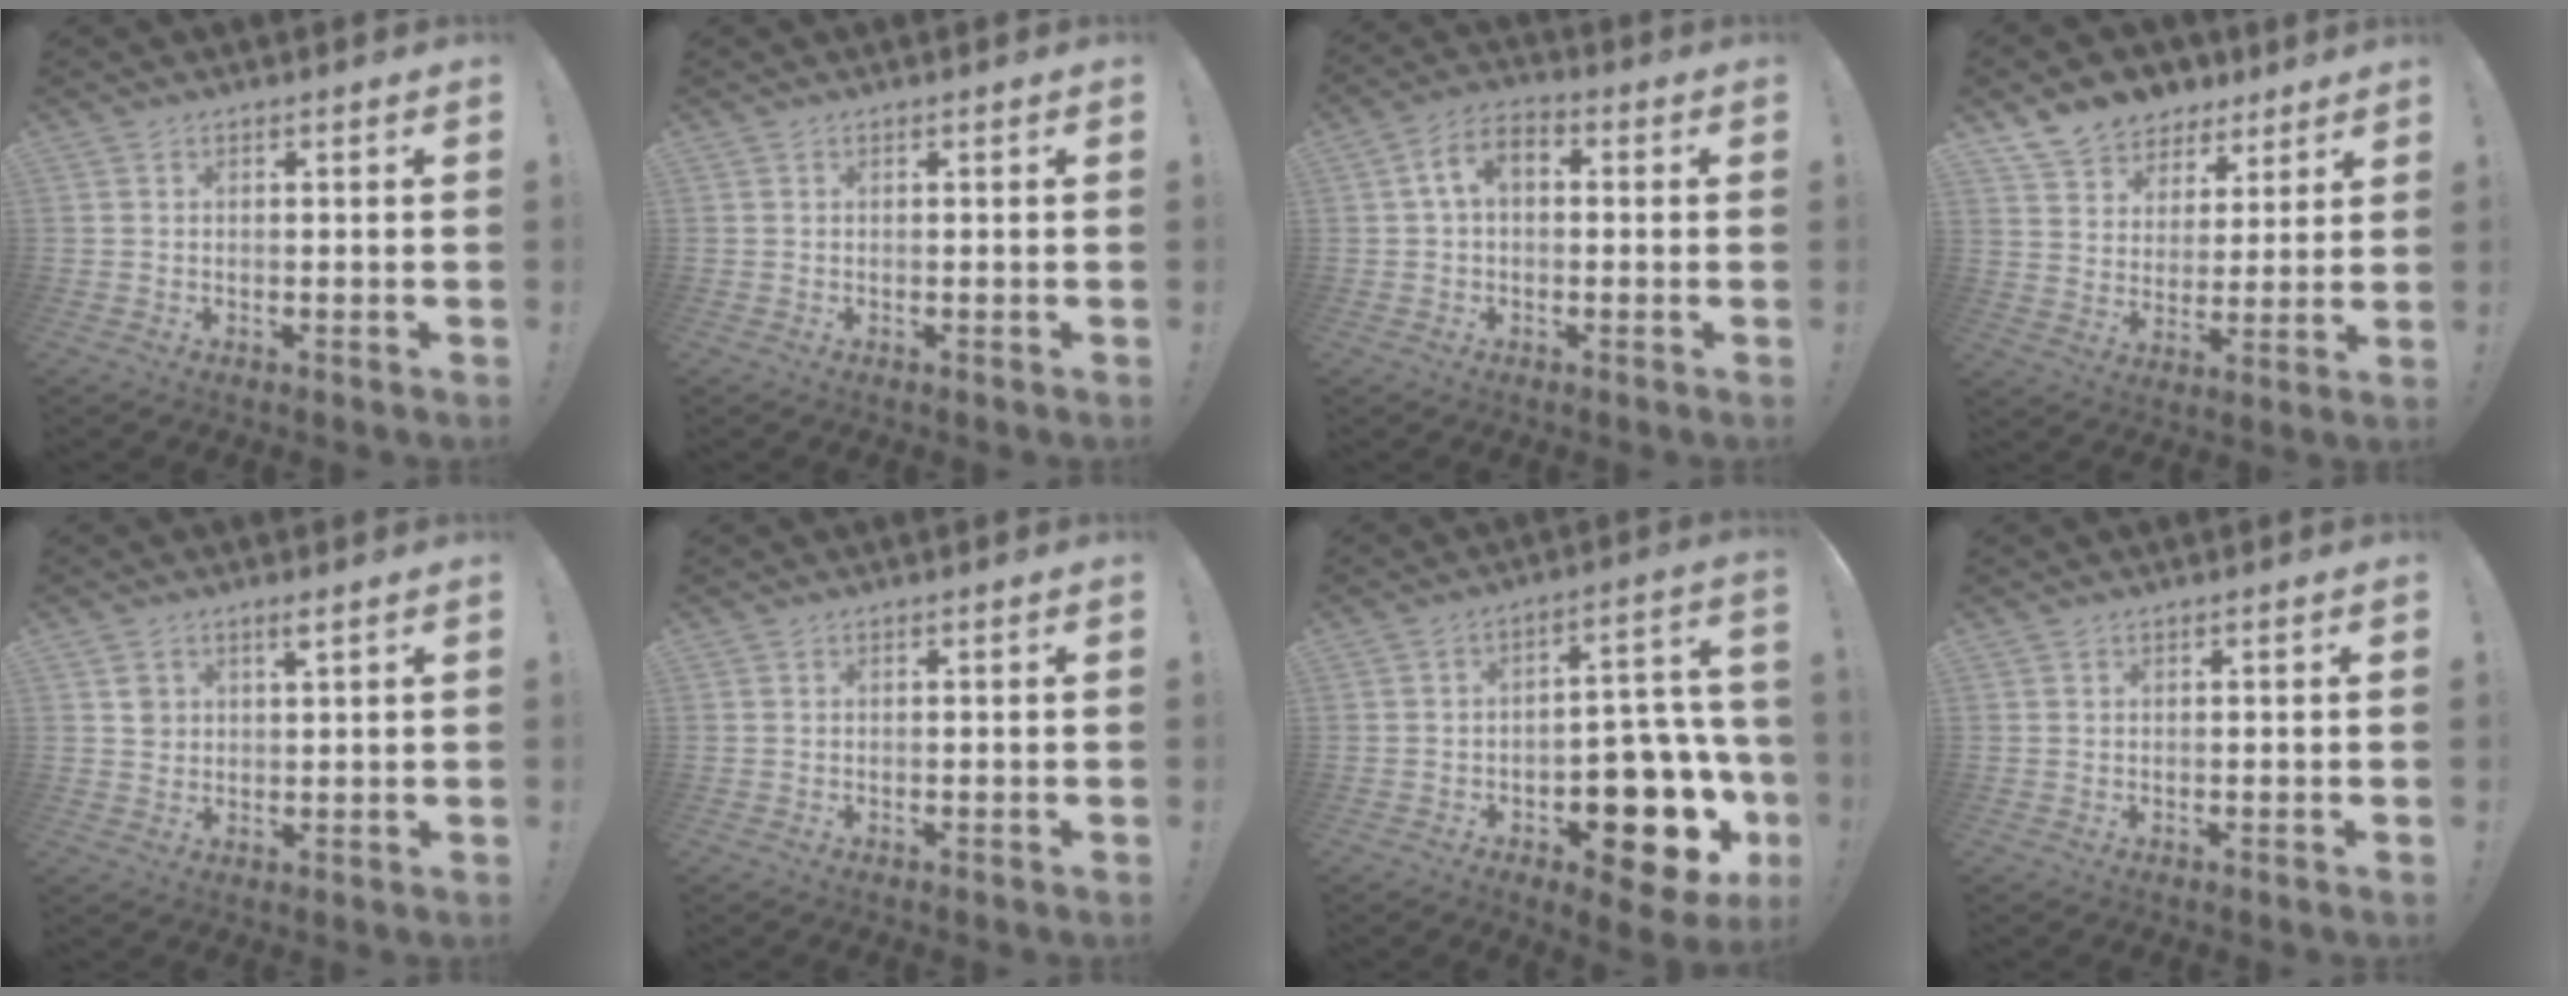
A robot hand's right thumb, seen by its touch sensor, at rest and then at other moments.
{"total": 0.0}
{"total": 6.6, "force": [0.5, 4.2, 5.1], "torque": [-0.092, 0.010, 0.012]}
{"total": 9.7, "force": [7.3, 6.1, 1.5], "torque": [-0.024, -0.058, 0.145]}
{"total": 3.5, "force": [1.9, 2.3, 1.8], "torque": [-0.027, -0.005, 0.034]}
{"total": 0.0}
{"total": 16.8, "force": [-7.4, 8.8, 12.3], "torque": [-0.105, 0.046, -0.105]}
{"total": 0.0}